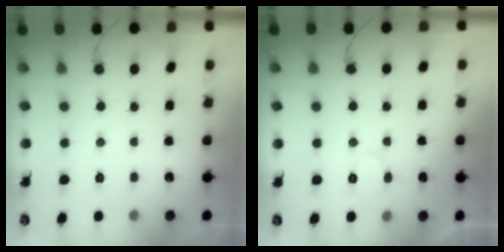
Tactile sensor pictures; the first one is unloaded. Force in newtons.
{"total": 5.3, "press": 5.2, "slide": 0.5}